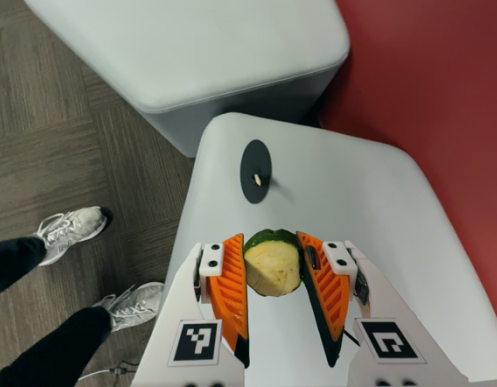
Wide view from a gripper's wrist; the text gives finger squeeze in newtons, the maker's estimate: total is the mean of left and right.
{"total": 11.9, "left": 12.4, "right": 11.4}